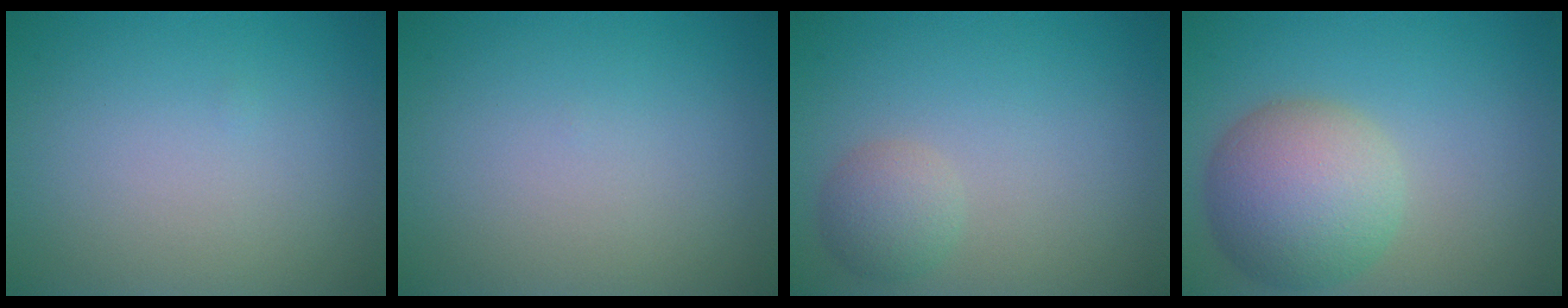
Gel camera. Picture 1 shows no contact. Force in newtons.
{"total": 0.0}
{"total": 2.2, "press": 2.2, "slide": 0.1}
{"total": 7.1, "press": 7.1, "slide": 0.4}